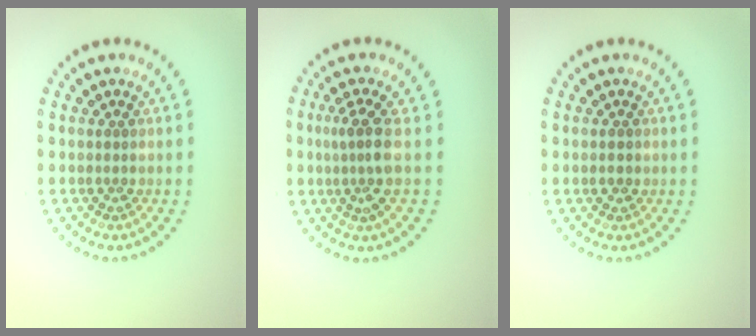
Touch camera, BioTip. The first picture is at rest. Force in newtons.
{"total": 2.8, "press": 2.1, "slide": 1.8}
{"total": 1.3, "press": 1.3, "slide": 0.1}